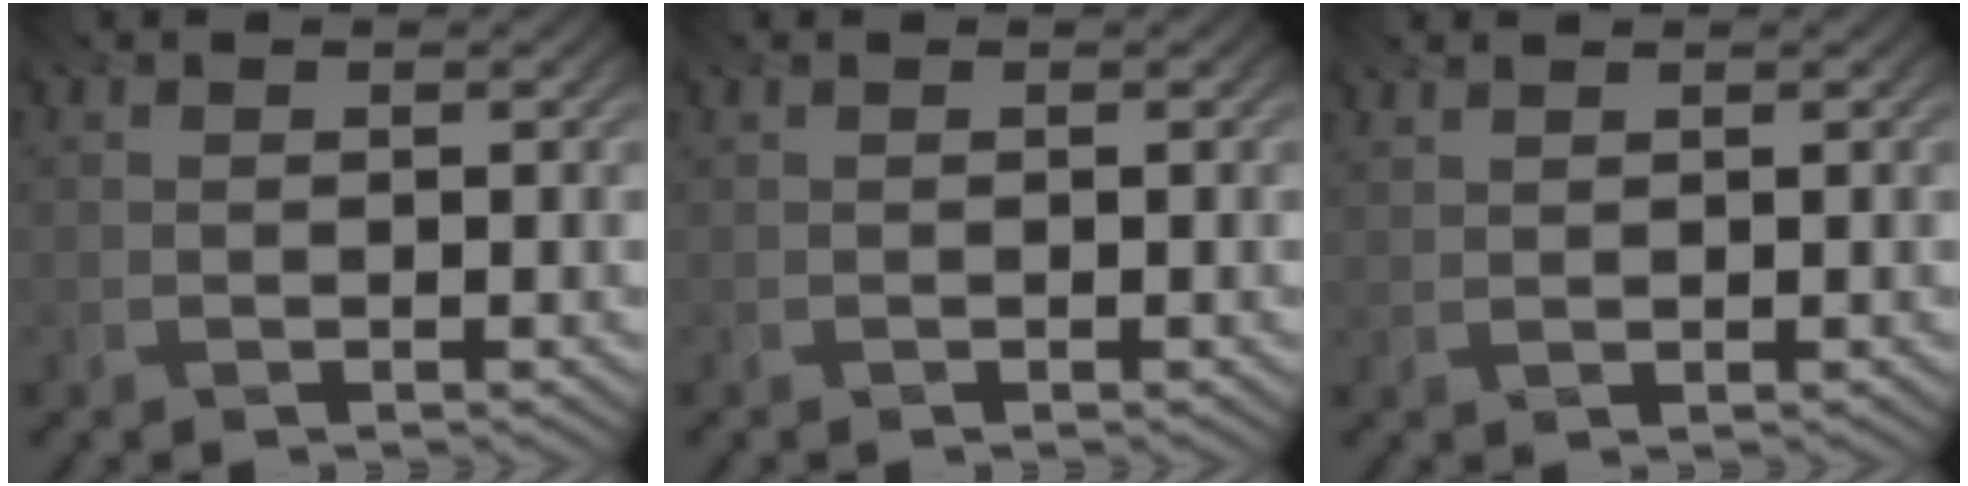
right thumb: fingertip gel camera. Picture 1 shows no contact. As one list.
[{"total": 0.0}, {"total": 1.6, "force": [1.3, 0.2, 0.9], "torque": [-0.008, -0.003, 0.014]}]